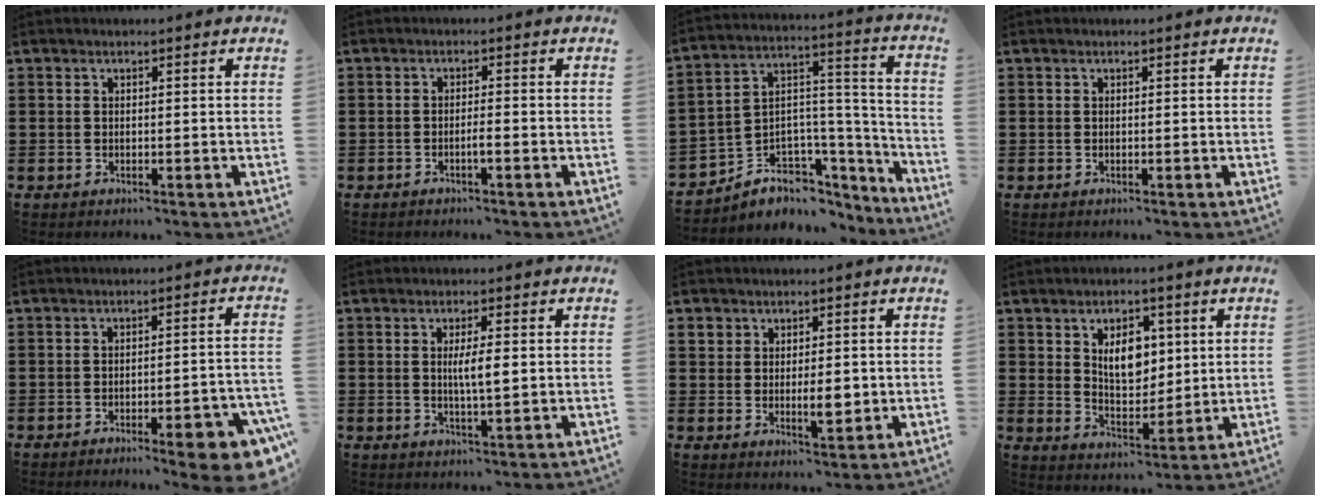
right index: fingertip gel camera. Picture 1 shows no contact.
{"total": 1.6, "force": [-1.0, -0.1, 1.2], "torque": [-0.022, -0.006, -0.017]}
{"total": 5.3, "force": [-3.3, 4.2, -0.1], "torque": [-0.014, -0.019, -0.056]}
{"total": 0.0}
{"total": 6.6, "force": [-4.1, 1.0, 5.0], "torque": [-0.074, -0.009, -0.068]}
{"total": 3.9, "force": [0.3, 0.6, 3.9], "torque": [-0.071, -0.002, 0.004]}
{"total": 4.5, "force": [0.4, 3.0, 3.3], "torque": [-0.055, 0.005, 0.002]}
{"total": 7.1, "force": [2.2, 4.4, 5.0], "torque": [-0.090, 0.007, 0.033]}